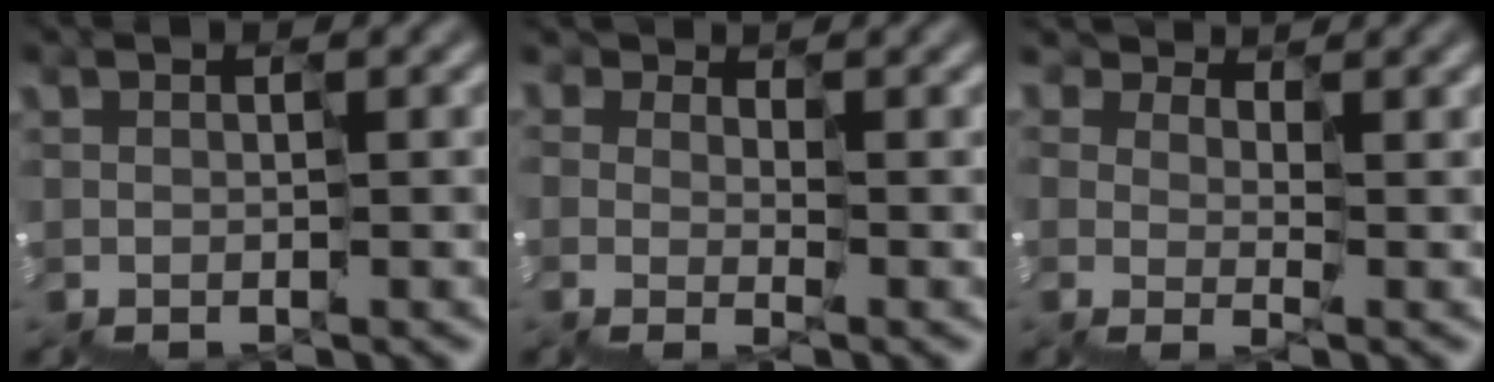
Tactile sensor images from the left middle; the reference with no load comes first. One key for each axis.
{"total": 0.6, "fx": 0.5, "fy": 0.1, "fz": -0.2, "tx": 0.008, "ty": 0.000, "tz": 0.010}
{"total": 2.4, "fx": 2.3, "fy": 0.7, "fz": -0.1, "tx": 0.006, "ty": 0.004, "tz": 0.042}